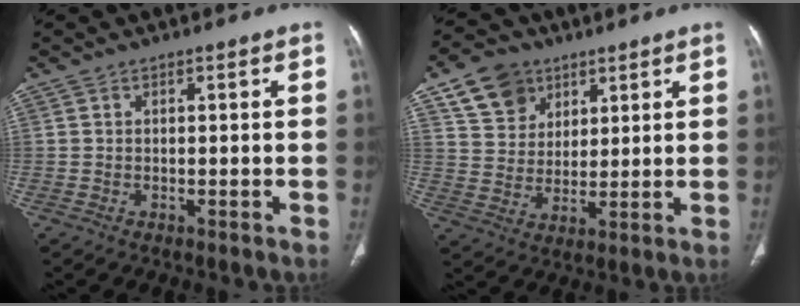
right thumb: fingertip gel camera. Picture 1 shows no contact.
{"total": 10.4, "force": [5.8, 7.8, 3.8], "torque": [-0.045, -0.018, 0.111]}